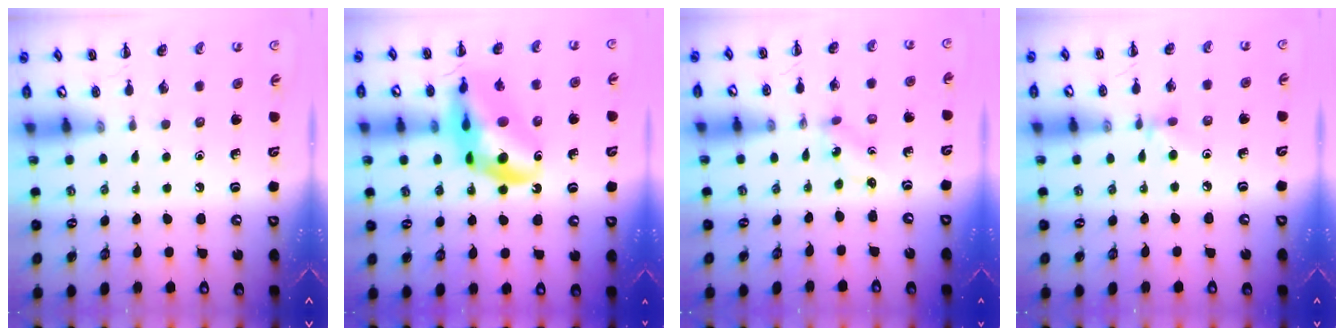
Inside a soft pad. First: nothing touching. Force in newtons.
{"total": 17.0, "press": 16.5, "slide": 4.3}
{"total": 0.6, "press": 0.5, "slide": 0.2}
{"total": 2.8, "press": 2.6, "slide": 1.0}